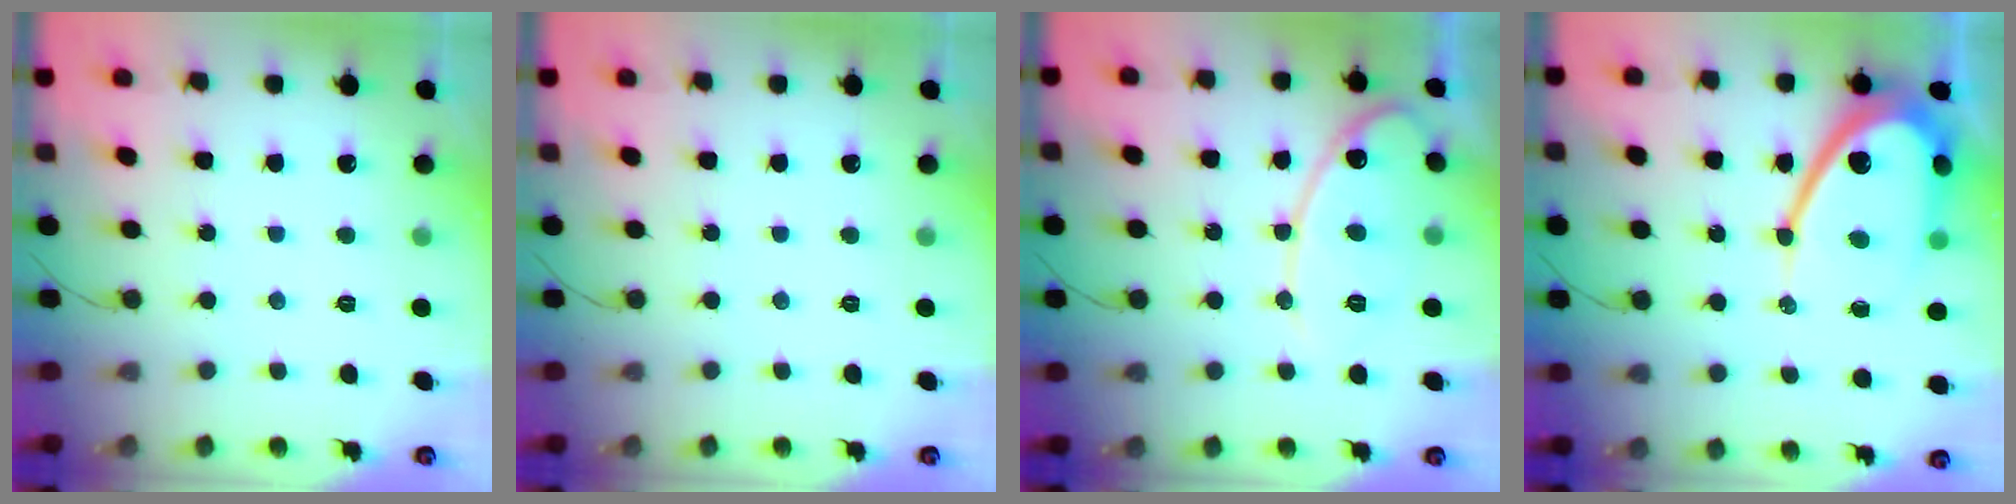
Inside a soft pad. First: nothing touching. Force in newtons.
{"total": 0.0}
{"total": 14.2, "press": 14.2, "slide": 0.9}
{"total": 16.7, "press": 16.7, "slide": 1.4}